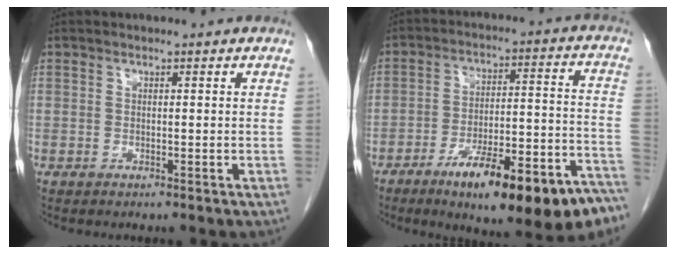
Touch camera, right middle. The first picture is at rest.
{"total": 20.9, "force": [-13.8, 3.8, 15.2], "torque": [-0.154, 0.029, -0.206]}